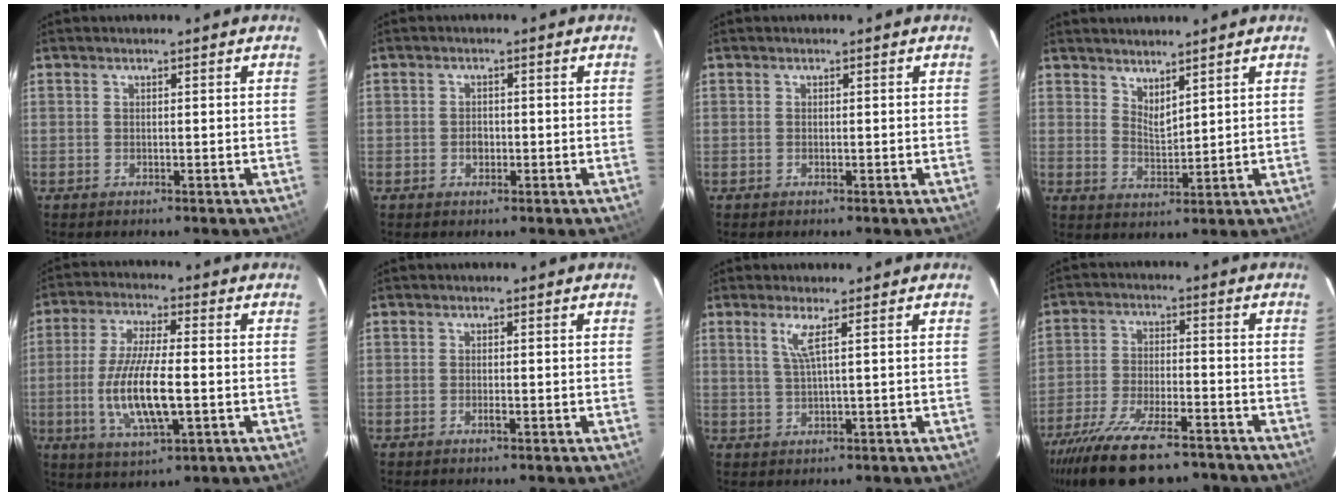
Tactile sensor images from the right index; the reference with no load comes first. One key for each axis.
{"total": 1.9, "fx": -0.5, "fy": 1.6, "fz": 1.0, "tx": -0.018, "ty": 0.005, "tz": -0.009}
{"total": 0.0}
{"total": 3.8, "fx": 3.2, "fy": 0.9, "fz": 1.7, "tx": -0.028, "ty": -0.008, "tz": 0.056}
{"total": 13.0, "fx": -2.5, "fy": 3.4, "fz": 12.3, "tx": -0.247, "ty": -0.013, "tz": -0.045}
{"total": 0.9, "fx": -0.4, "fy": 0.3, "fz": 0.8, "tx": -0.016, "ty": 0.000, "tz": -0.007}
{"total": 3.1, "fx": 1.4, "fy": -0.6, "fz": 2.7, "tx": -0.052, "ty": -0.004, "tz": 0.030}
{"total": 19.6, "fx": -15.6, "fy": 6.0, "fz": 10.2, "tx": -0.206, "ty": -0.035, "tz": -0.246}